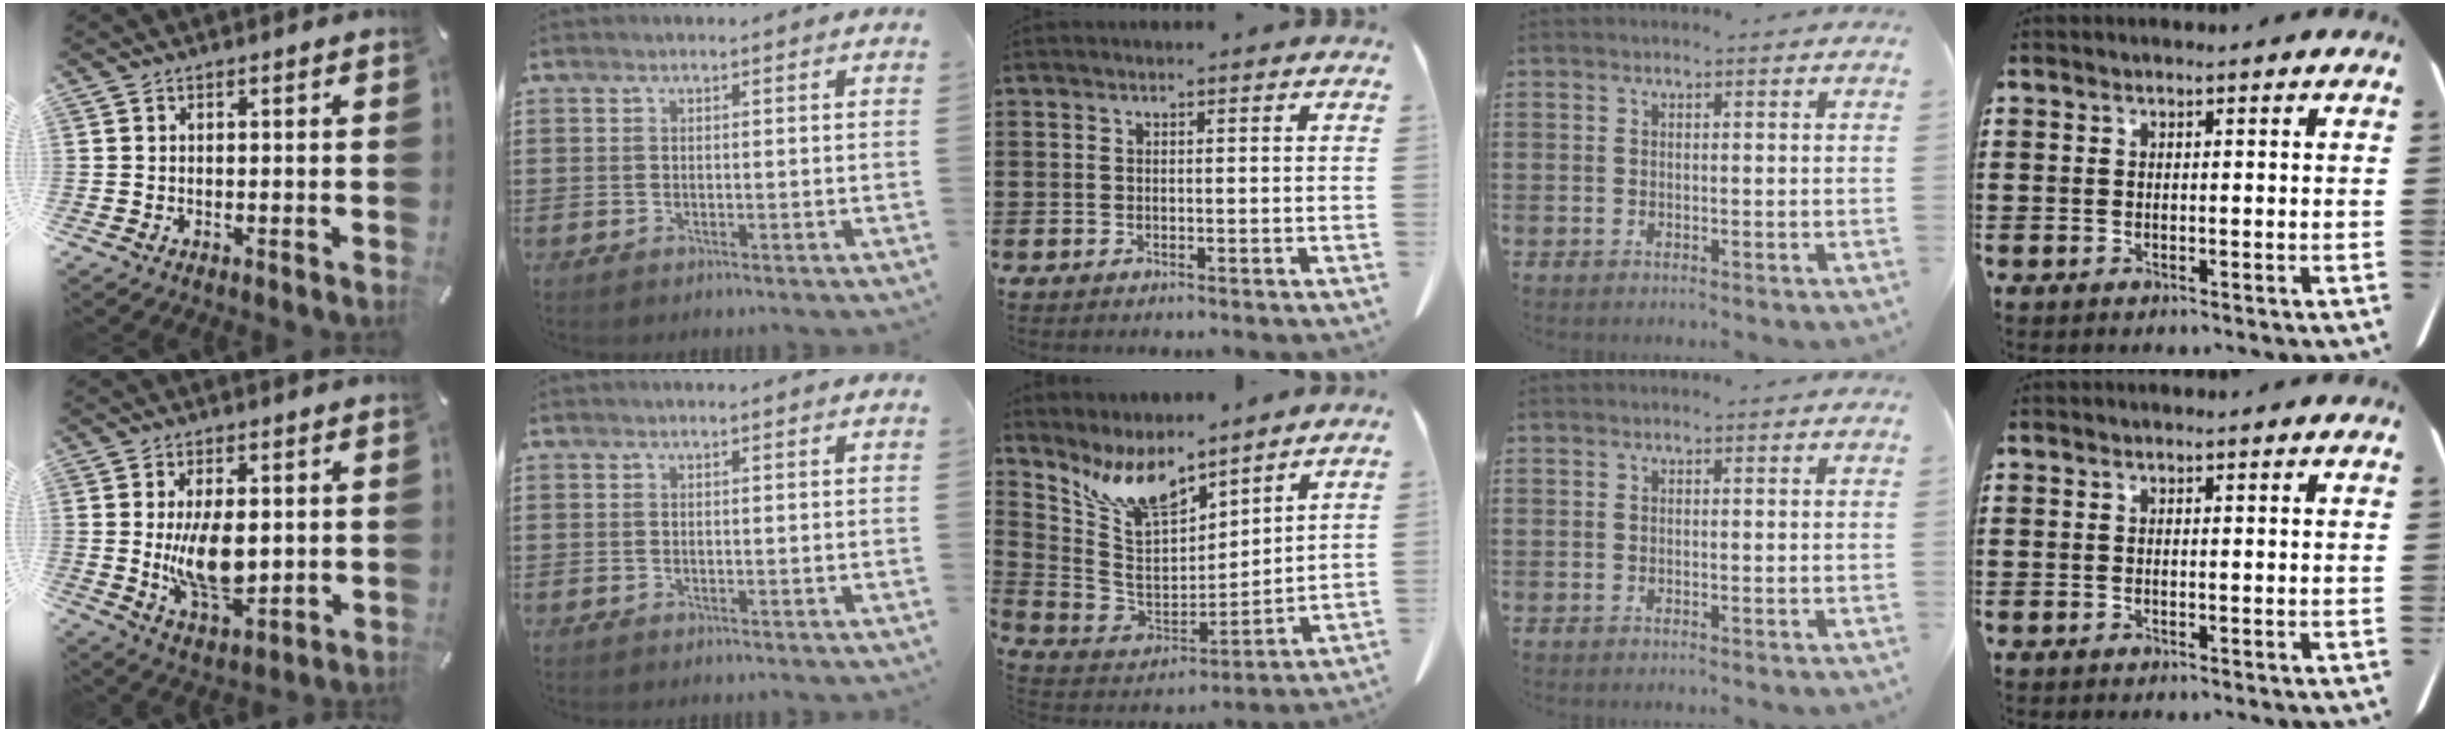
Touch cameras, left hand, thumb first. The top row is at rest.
{"thumb": {"total": 12.0, "force": [0.6, 6.6, 10.0], "torque": [-0.190, -0.022, 0.006]}, "middle": {"total": 9.8, "force": [7.2, 4.4, 5.0], "torque": [-0.139, -0.037, 0.132]}}